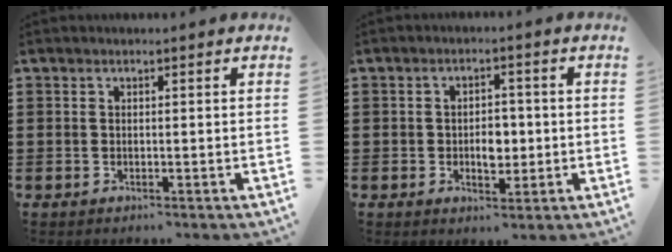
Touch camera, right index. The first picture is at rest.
{"total": 4.2, "force": [-0.4, 2.5, 3.3], "torque": [-0.050, -0.001, -0.013]}